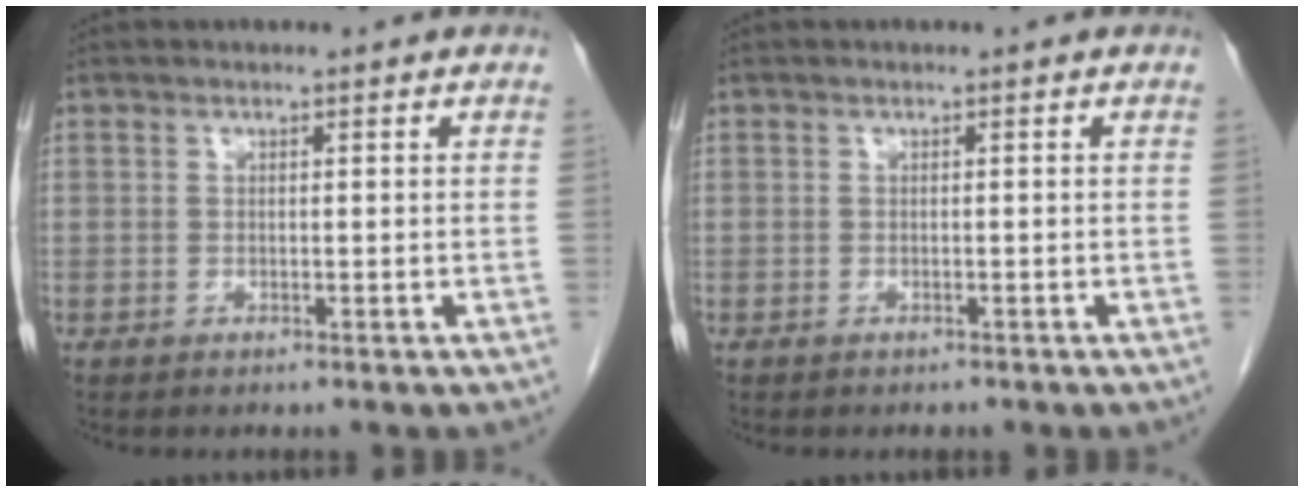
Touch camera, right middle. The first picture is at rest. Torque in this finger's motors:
{"motor_torque": [-0.03, 0.03, 0.00, 0.00]}